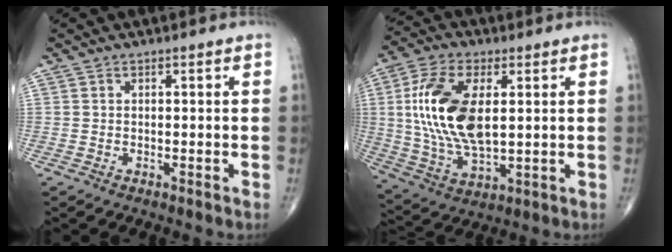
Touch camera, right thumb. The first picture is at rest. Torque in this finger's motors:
{"motor_torque": [1.88, 3.08, 1.89, 0.16, 0.62]}